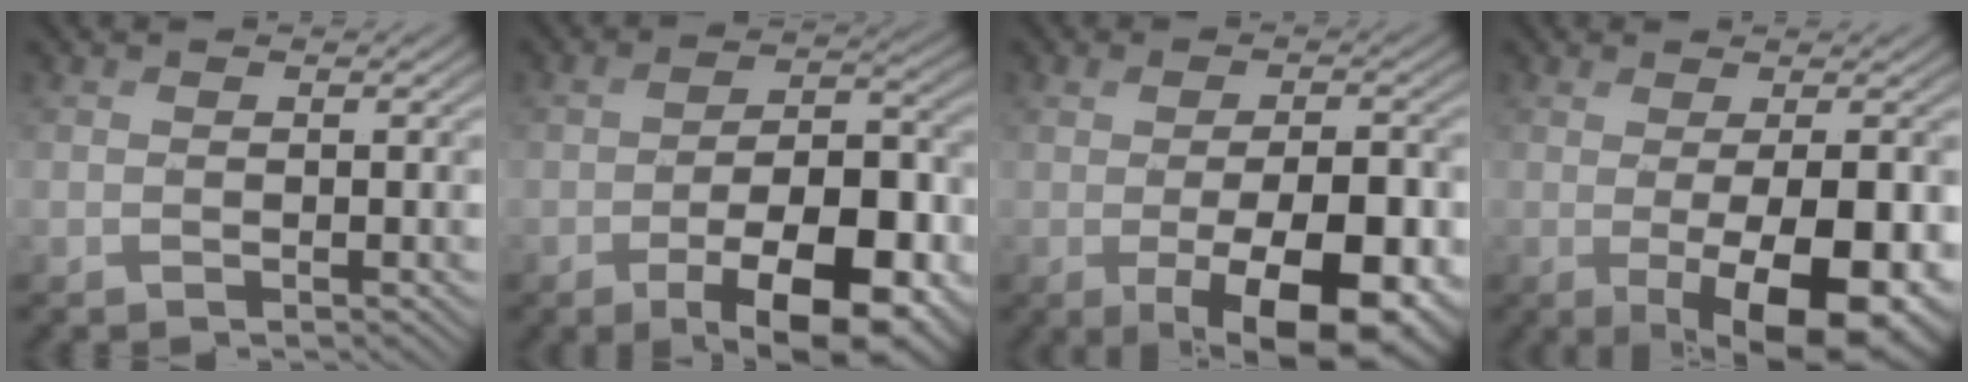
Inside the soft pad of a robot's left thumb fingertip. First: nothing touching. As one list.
[{"total": 12.5, "force": [-5.2, 5.7, 9.9], "torque": [-0.150, -0.010, -0.080]}, {"total": 11.7, "force": [-3.3, 5.3, 9.9], "torque": [-0.132, -0.018, -0.039]}, {"total": 10.3, "force": [-1.7, 3.4, 9.5], "torque": [-0.116, -0.009, -0.013]}]